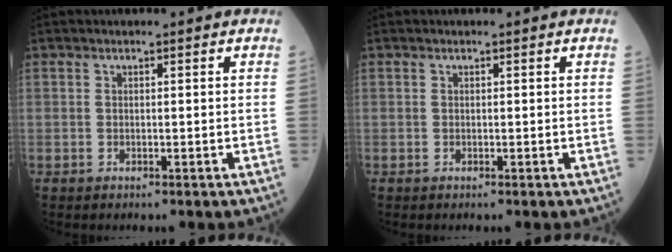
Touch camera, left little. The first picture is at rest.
{"total": 0.0}